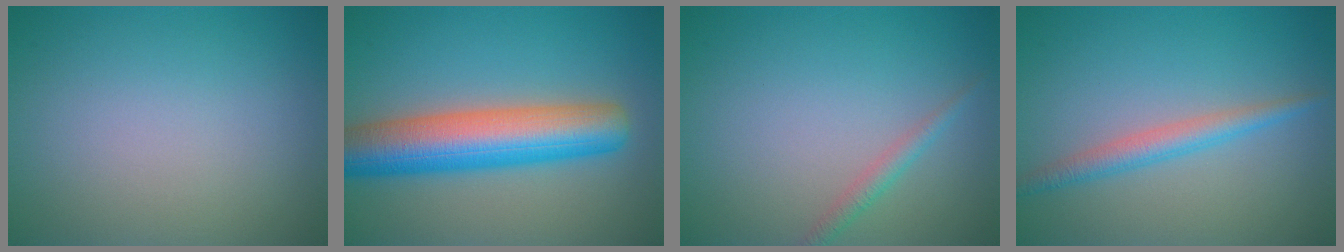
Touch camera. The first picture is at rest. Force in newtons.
{"total": 8.9, "press": 8.9, "slide": 0.3}
{"total": 1.4, "press": 1.4, "slide": 0.1}
{"total": 2.5, "press": 2.5, "slide": 0.1}